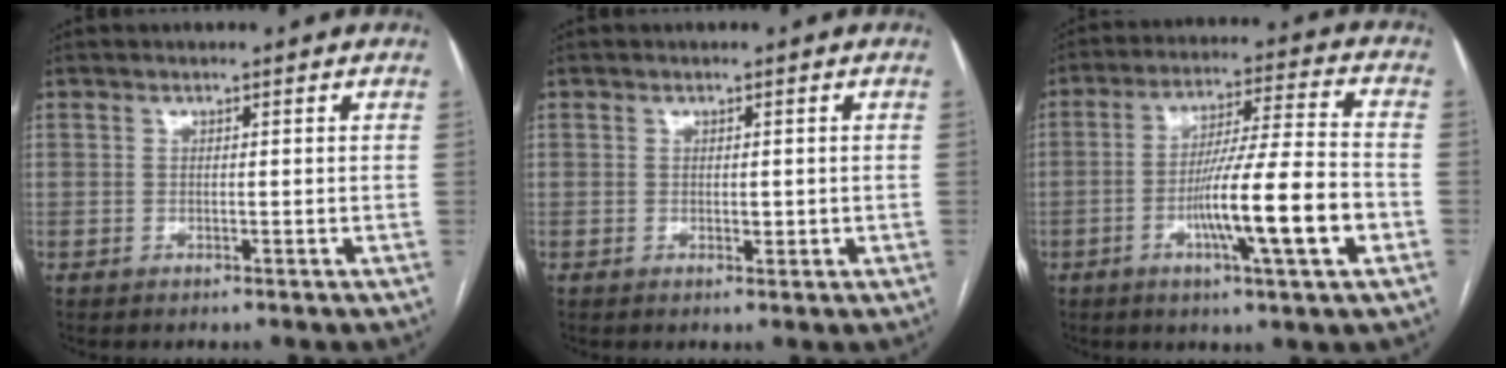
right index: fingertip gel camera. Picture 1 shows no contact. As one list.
[{"total": 1.3, "force": [0.0, 0.8, 1.1], "torque": [-0.015, -0.002, 0.002]}, {"total": 14.6, "force": [-4.5, 0.0, 13.9], "torque": [-0.237, -0.005, -0.077]}]